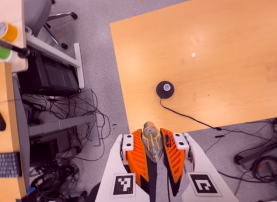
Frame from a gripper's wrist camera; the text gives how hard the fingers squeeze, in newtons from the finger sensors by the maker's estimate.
{"total": 22.3, "left": 25.5, "right": 19.0}